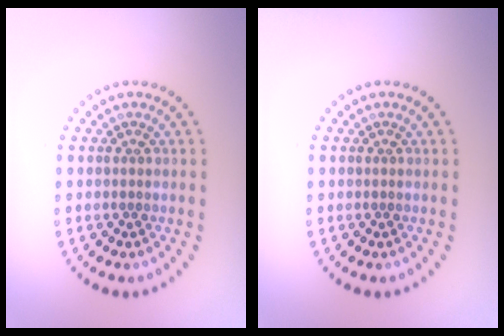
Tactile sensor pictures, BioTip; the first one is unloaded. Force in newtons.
{"total": 0.0}